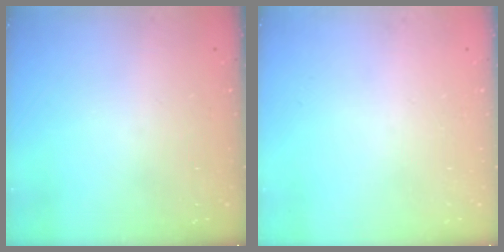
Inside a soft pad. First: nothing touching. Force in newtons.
{"total": 0.0}